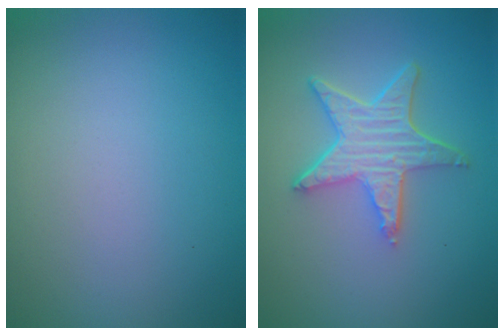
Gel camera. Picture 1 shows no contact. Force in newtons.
{"total": 4.8, "press": 3.9, "slide": 2.8}